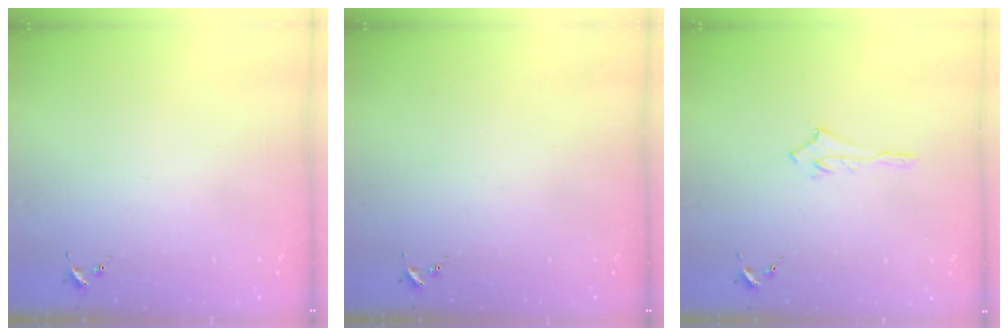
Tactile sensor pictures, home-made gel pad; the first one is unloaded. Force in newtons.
{"total": 0.0}
{"total": 2.5, "press": 2.5, "slide": 0.2}